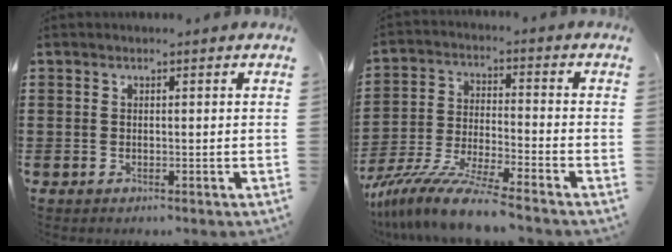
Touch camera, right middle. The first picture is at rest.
{"total": 10.2, "force": [-9.0, 0.0, 4.7], "torque": [-0.100, 0.001, -0.180]}